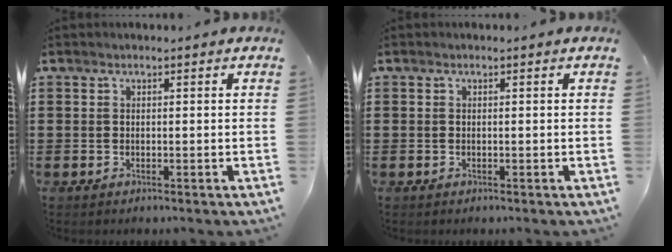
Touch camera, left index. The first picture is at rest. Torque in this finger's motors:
{"motor_torque": [0.00, 0.03, -0.02, 0.00]}